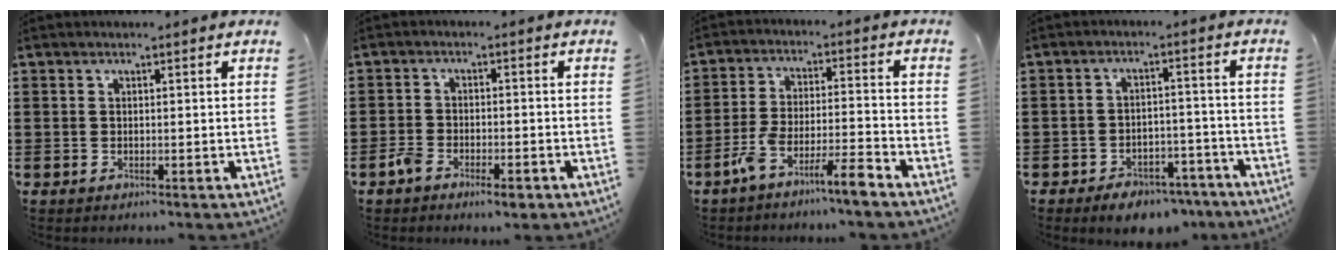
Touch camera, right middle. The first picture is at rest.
{"total": 3.6, "force": [-2.5, 1.4, 2.1], "torque": [-0.049, 0.003, -0.051]}
{"total": 7.2, "force": [-5.9, 0.3, 4.2], "torque": [-0.094, -0.008, -0.115]}
{"total": 4.9, "force": [-4.6, 1.2, 1.1], "torque": [-0.018, 0.015, -0.092]}